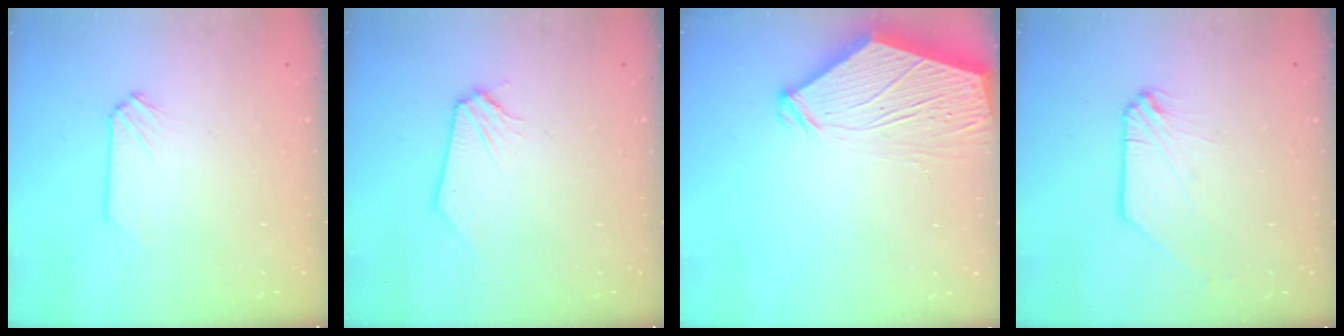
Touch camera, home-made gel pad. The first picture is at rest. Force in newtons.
{"total": 0.0}
{"total": 10.1, "press": 10.0, "slide": 1.5}
{"total": 0.8, "press": 0.8, "slide": 0.2}